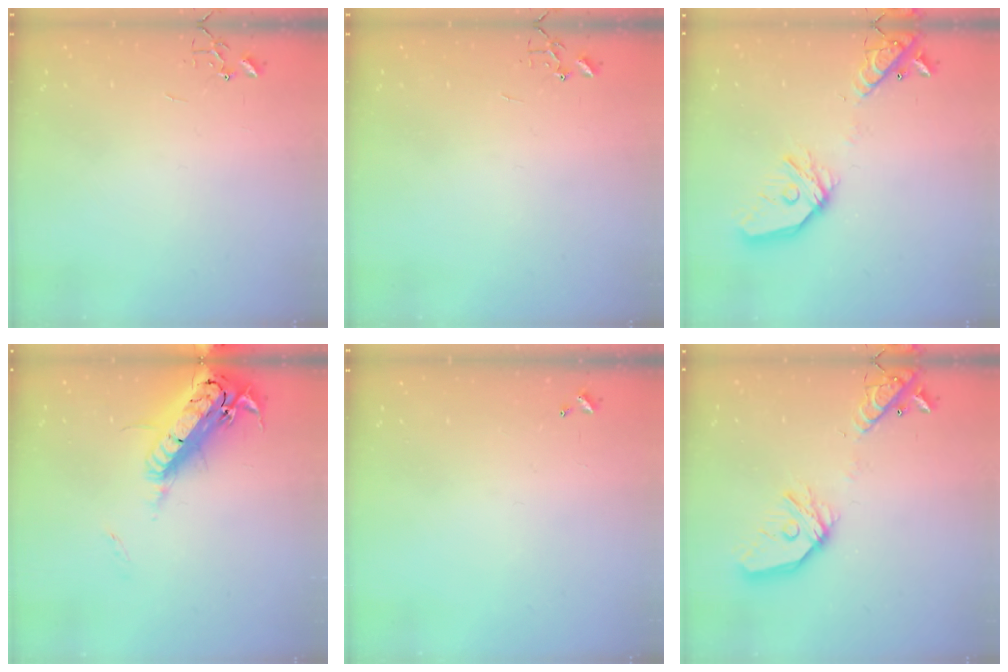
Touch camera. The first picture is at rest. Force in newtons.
{"total": 0.0}
{"total": 18.3, "press": 18.2, "slide": 2.6}
{"total": 22.8, "press": 22.3, "slide": 4.6}
{"total": 0.0}
{"total": 18.3, "press": 18.2, "slide": 2.6}